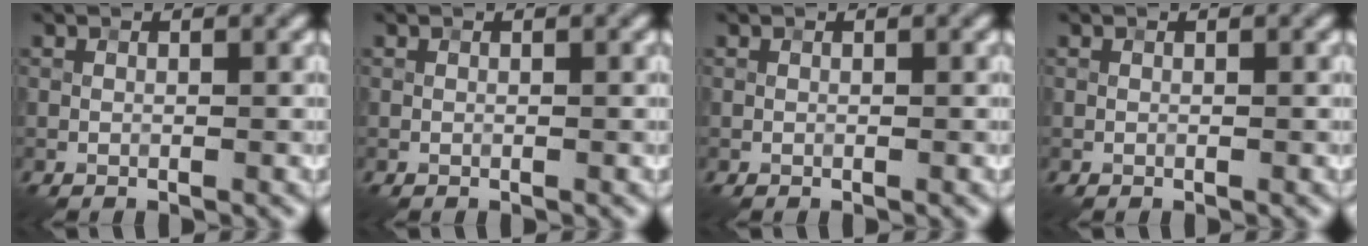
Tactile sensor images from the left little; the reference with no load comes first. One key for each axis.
{"total": 0.0}
{"total": 0.0}
{"total": 0.0}